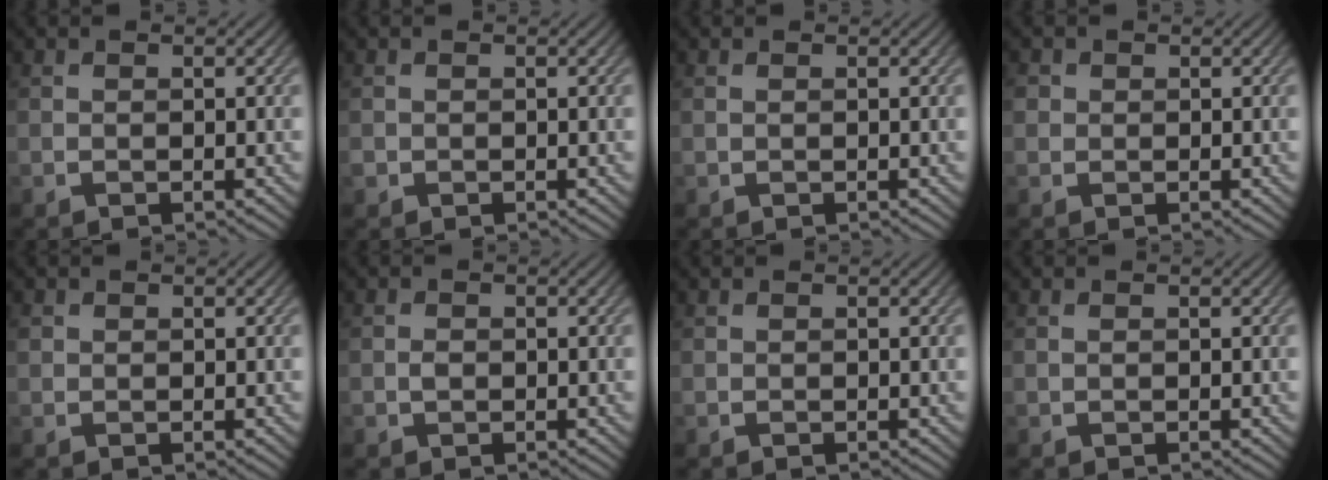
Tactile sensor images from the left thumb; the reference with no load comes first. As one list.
[{"total": 0.8, "force": [-0.4, 0.7, 0.1], "torque": [0.000, -0.002, -0.011]}, {"total": 0.0}, {"total": 1.3, "force": [0.2, 1.3, 0.2], "torque": [0.001, 0.004, -0.008]}, {"total": 0.7, "force": [0.1, 0.7, 0.1], "torque": [0.000, -0.005, -0.003]}, {"total": 0.9, "force": [-0.2, 0.7, 0.5], "torque": [-0.010, 0.002, -0.007]}, {"total": 0.0}, {"total": 0.0}]